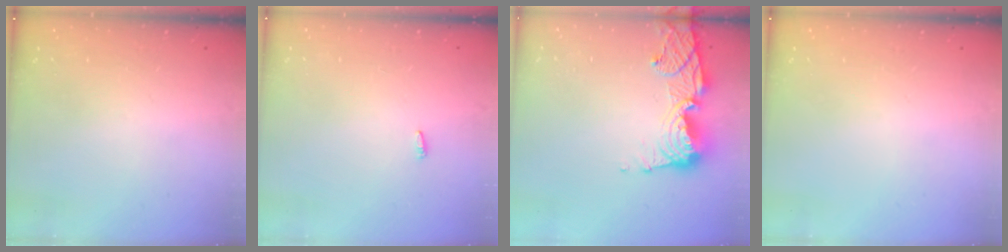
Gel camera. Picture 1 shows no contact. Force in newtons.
{"total": 2.1, "press": 1.9, "slide": 0.7}
{"total": 13.3, "press": 13.2, "slide": 1.6}
{"total": 0.0}